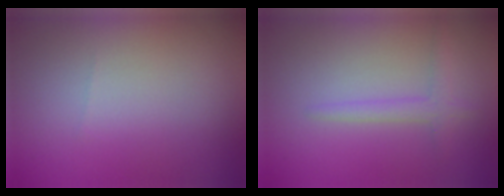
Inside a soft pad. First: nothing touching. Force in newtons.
{"total": 1.7, "press": 1.7, "slide": 0.1}